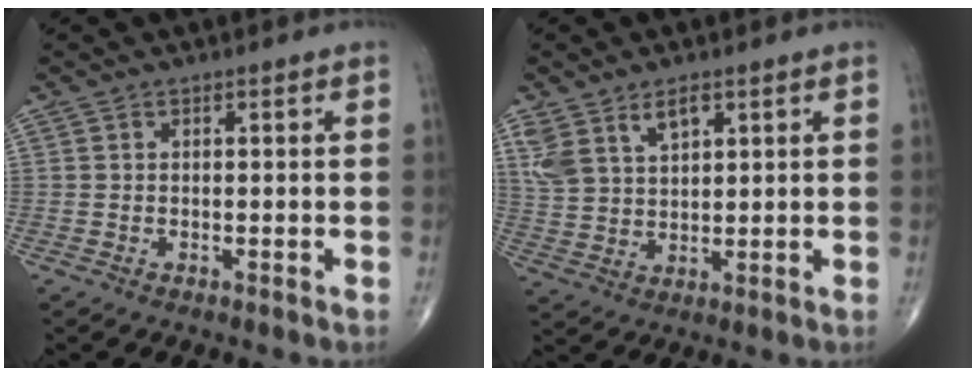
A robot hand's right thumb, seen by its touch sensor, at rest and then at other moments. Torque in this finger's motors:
{"motor_torque": [-0.27, 0.48, 0.32, 0.34, 0.08]}